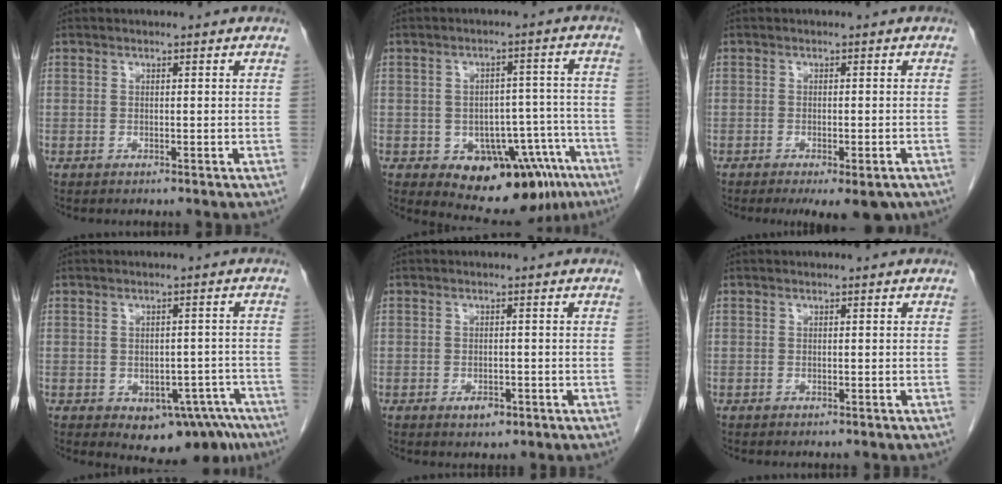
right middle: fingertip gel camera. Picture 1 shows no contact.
{"total": 14.7, "force": [-8.7, 8.1, 8.6], "torque": [-0.072, 0.033, -0.110]}
{"total": 6.8, "force": [-4.7, 2.1, 4.5], "torque": [-0.049, -0.010, -0.064]}
{"total": 9.8, "force": [-6.0, 5.3, 5.6], "torque": [-0.039, 0.015, -0.074]}
{"total": 2.2, "force": [-1.1, 1.2, 1.5], "torque": [-0.021, 0.002, -0.010]}
{"total": 0.5, "force": [-0.5, 0.1, 0.1], "torque": [-0.002, -0.001, -0.010]}